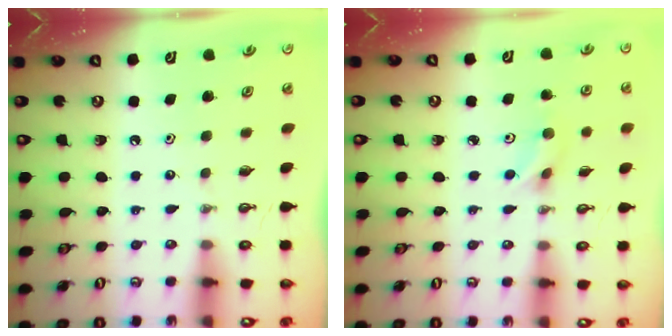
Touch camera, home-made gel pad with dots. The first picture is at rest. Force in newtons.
{"total": 4.8, "press": 4.7, "slide": 1.0}